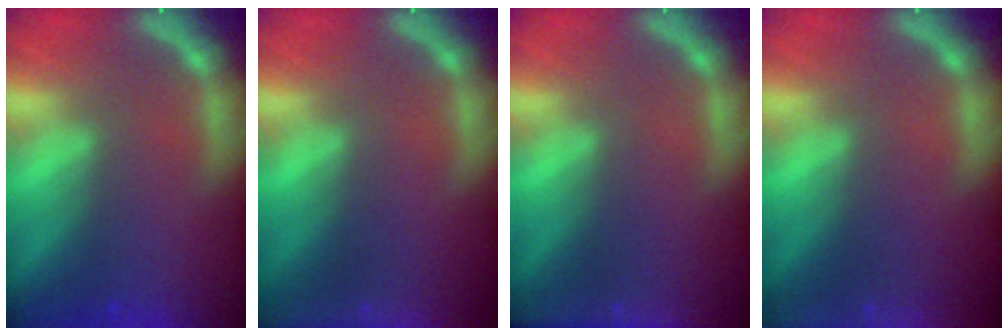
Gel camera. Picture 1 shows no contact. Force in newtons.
{"total": 7.4}
{"total": 5.5}
{"total": 9.5}